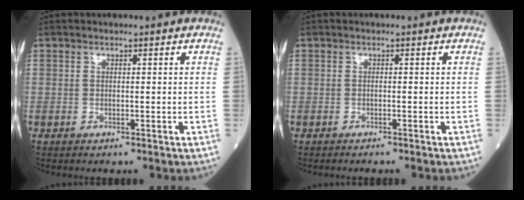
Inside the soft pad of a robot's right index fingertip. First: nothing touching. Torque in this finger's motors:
{"motor_torque": [0.09, -0.03, -0.03, -0.01]}